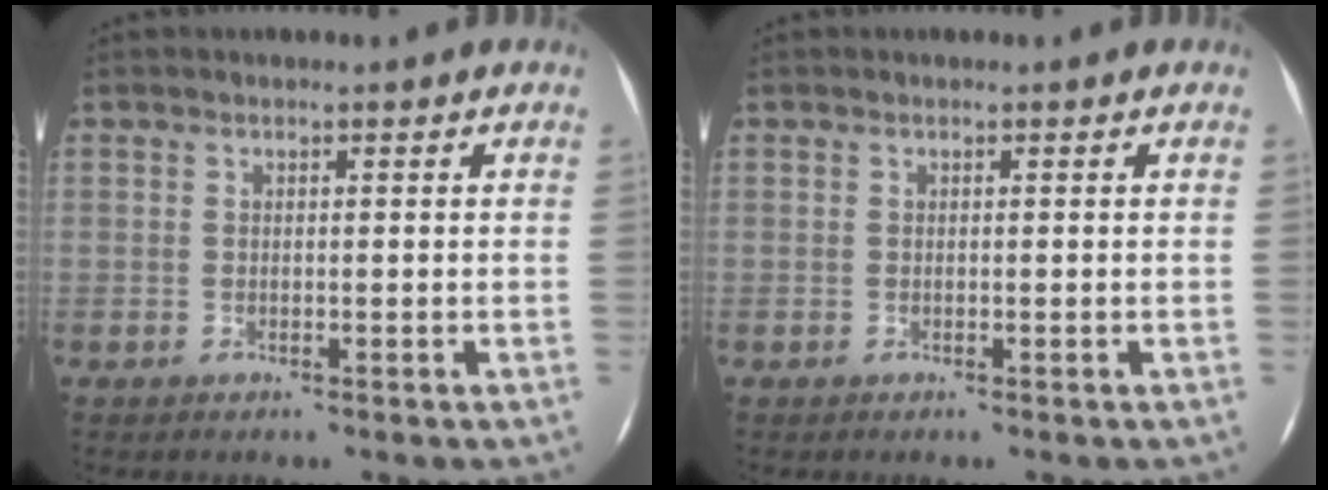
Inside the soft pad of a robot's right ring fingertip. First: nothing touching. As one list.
[{"total": 0.0}]